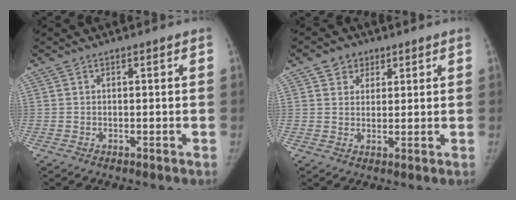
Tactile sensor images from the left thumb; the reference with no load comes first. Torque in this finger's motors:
{"motor_torque": [-0.02, -0.02, 0.43, -0.38, 0.03]}